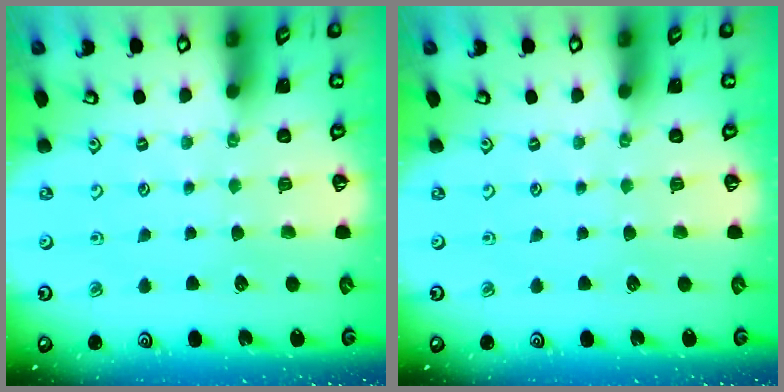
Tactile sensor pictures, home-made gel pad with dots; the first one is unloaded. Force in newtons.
{"total": 0.0}